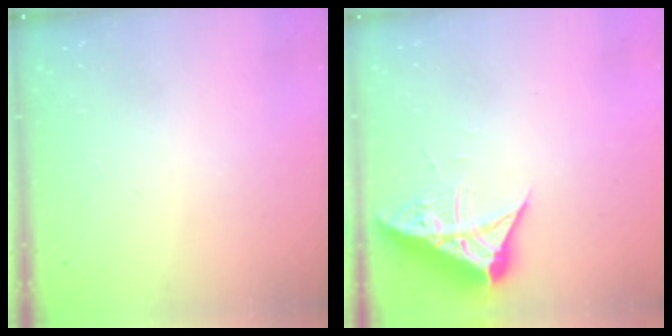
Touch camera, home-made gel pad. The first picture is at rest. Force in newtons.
{"total": 7.2, "press": 7.2, "slide": 0.8}